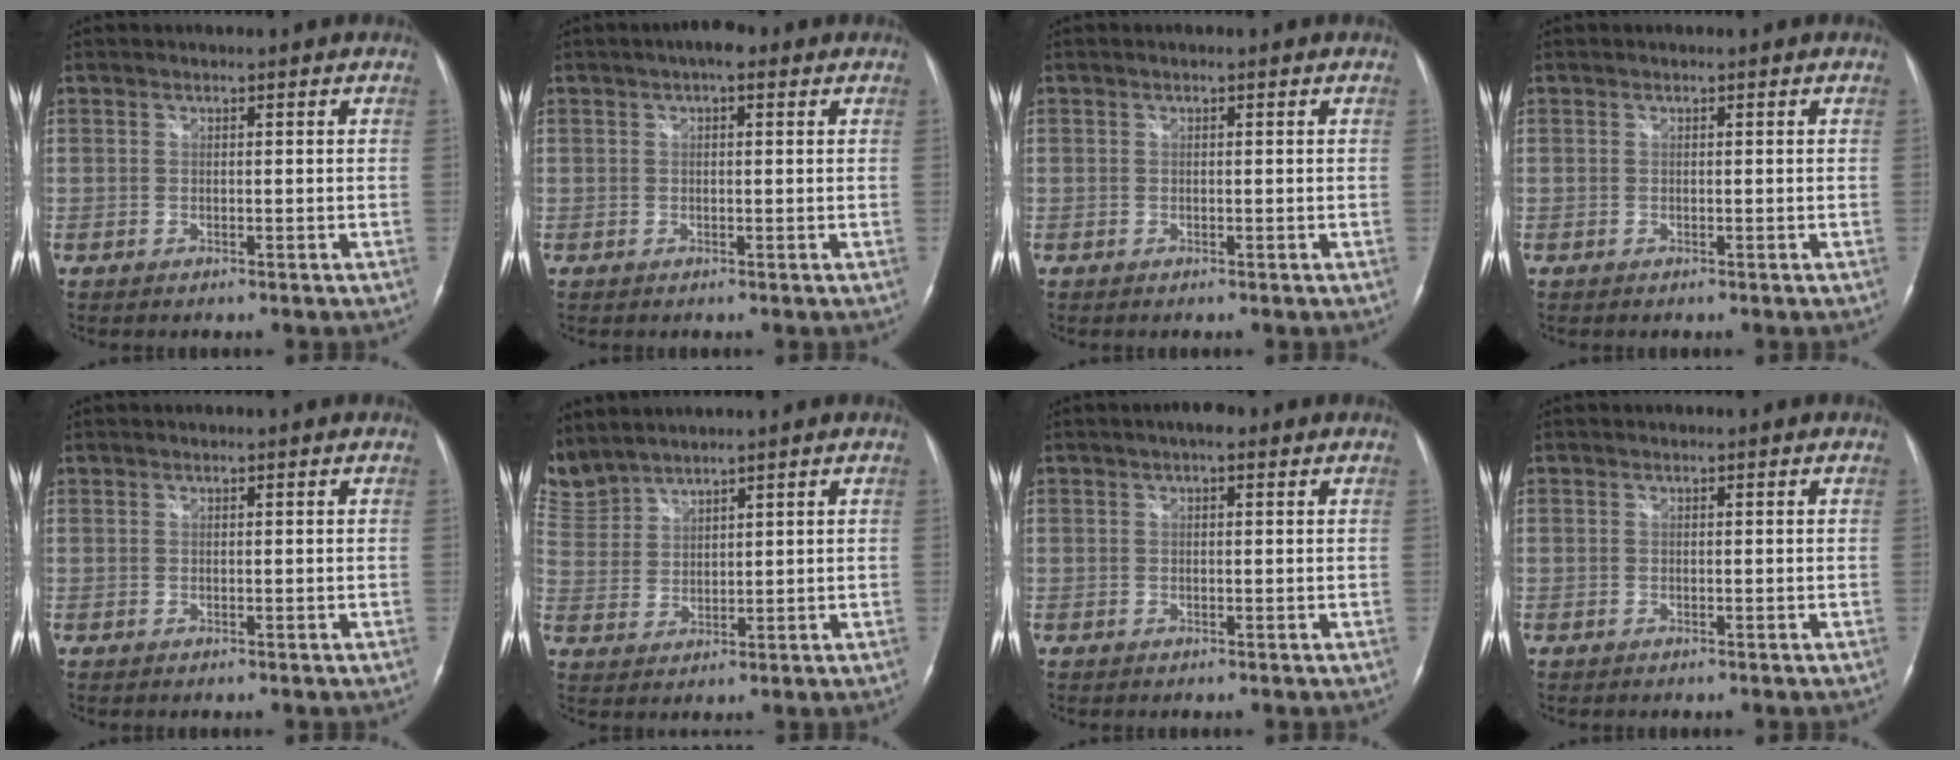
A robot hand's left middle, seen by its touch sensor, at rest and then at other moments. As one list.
[{"total": 3.1, "force": [1.7, 1.1, 2.4], "torque": [-0.038, 0.013, 0.021]}, {"total": 0.0}, {"total": 0.0}, {"total": 0.0}, {"total": 7.4, "force": [7.2, 1.5, 0.9], "torque": [-0.044, 0.015, 0.160]}, {"total": 2.3, "force": [1.3, 0.7, 1.7], "torque": [-0.026, 0.009, 0.016]}, {"total": 0.0}]